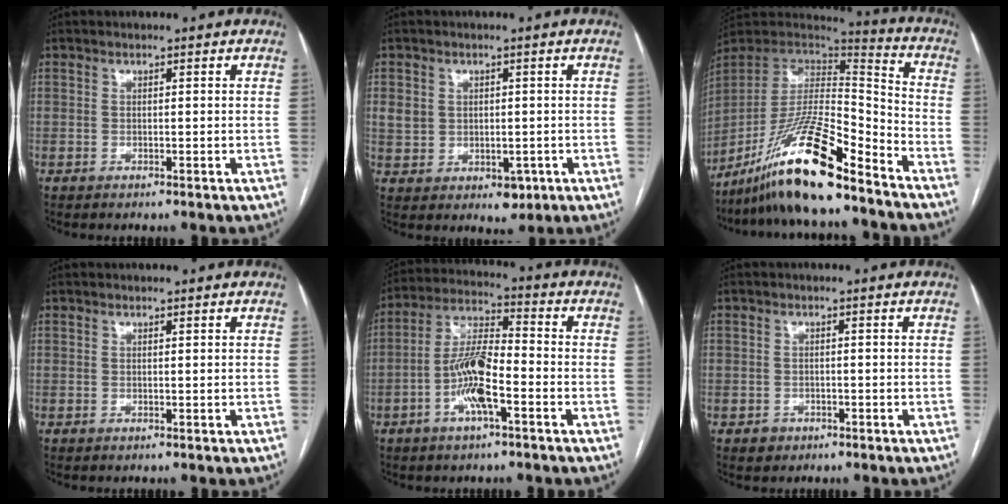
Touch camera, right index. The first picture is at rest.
{"total": 6.5, "force": [-0.3, 5.4, 3.7], "torque": [-0.052, 0.009, 0.014]}
{"total": 19.7, "force": [-14.4, 2.5, 13.2], "torque": [-0.261, -0.010, -0.263]}
{"total": 0.0}
{"total": 9.8, "force": [-3.5, 2.2, 8.9], "torque": [-0.181, 0.010, -0.067]}
{"total": 2.2, "force": [-1.1, 1.9, 0.1], "torque": [0.002, 0.009, -0.015]}